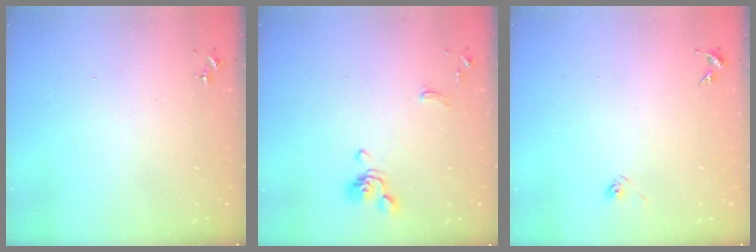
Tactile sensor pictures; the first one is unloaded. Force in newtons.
{"total": 10.3, "press": 10.2, "slide": 1.3}
{"total": 3.1, "press": 2.7, "slide": 1.4}